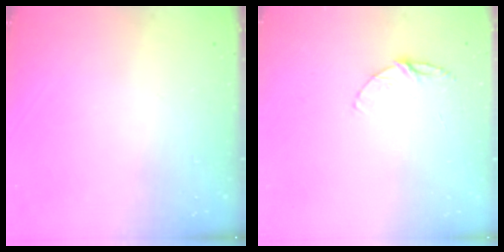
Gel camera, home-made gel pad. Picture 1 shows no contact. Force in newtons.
{"total": 6.0, "press": 6.0, "slide": 0.6}